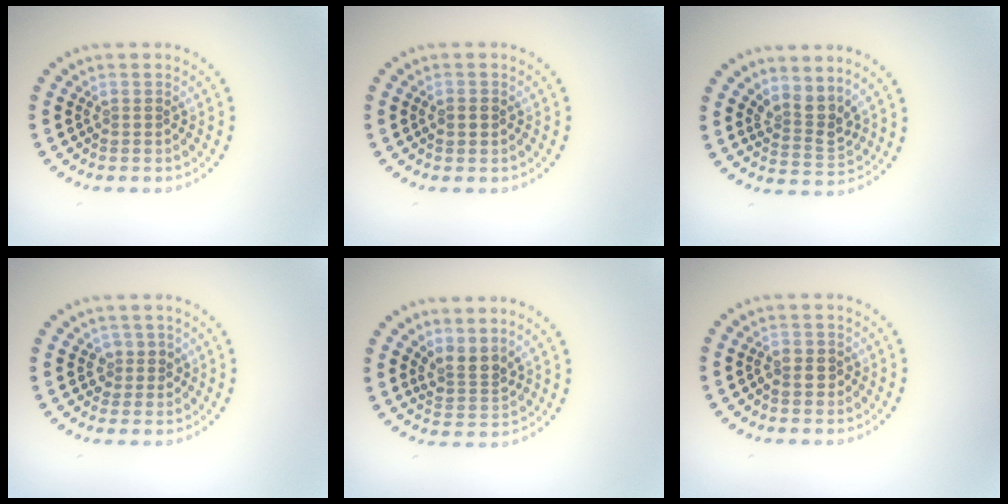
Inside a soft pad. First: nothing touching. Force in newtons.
{"total": 1.5, "press": 1.5, "slide": 0.2}
{"total": 2.6, "press": 2.0, "slide": 1.8}
{"total": 1.5, "press": 1.3, "slide": 0.7}
{"total": 2.5, "press": 1.8, "slide": 1.7}
{"total": 1.2, "press": 1.1, "slide": 0.3}